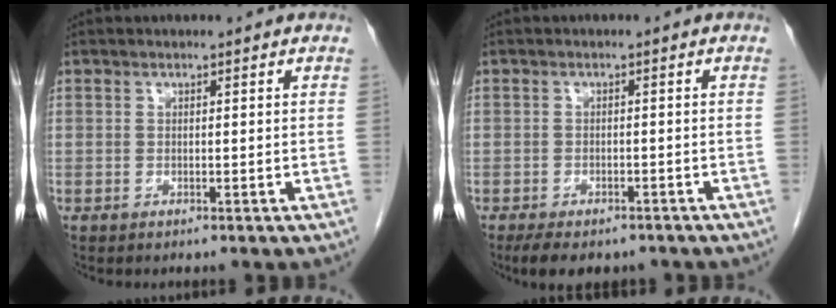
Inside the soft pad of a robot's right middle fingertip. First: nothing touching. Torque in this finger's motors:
{"motor_torque": [0.82, -0.57, 0.06, 0.02]}